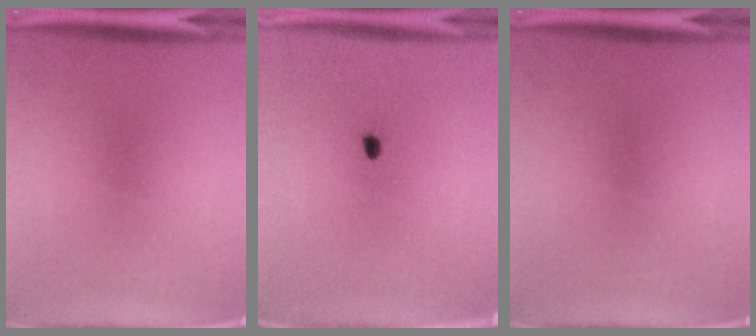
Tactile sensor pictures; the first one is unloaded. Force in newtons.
{"total": 1.0}
{"total": 0.0}